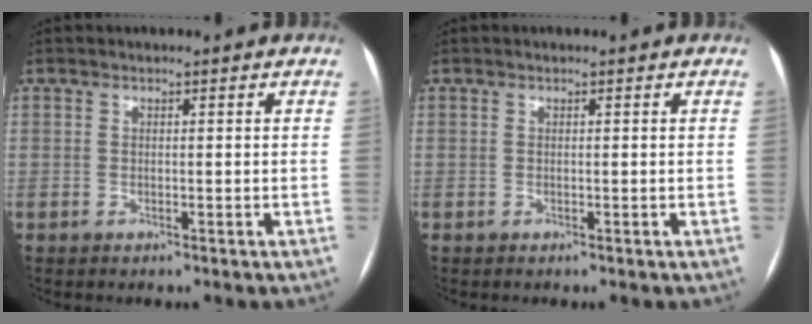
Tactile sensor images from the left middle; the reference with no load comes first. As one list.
[{"total": 0.0}]